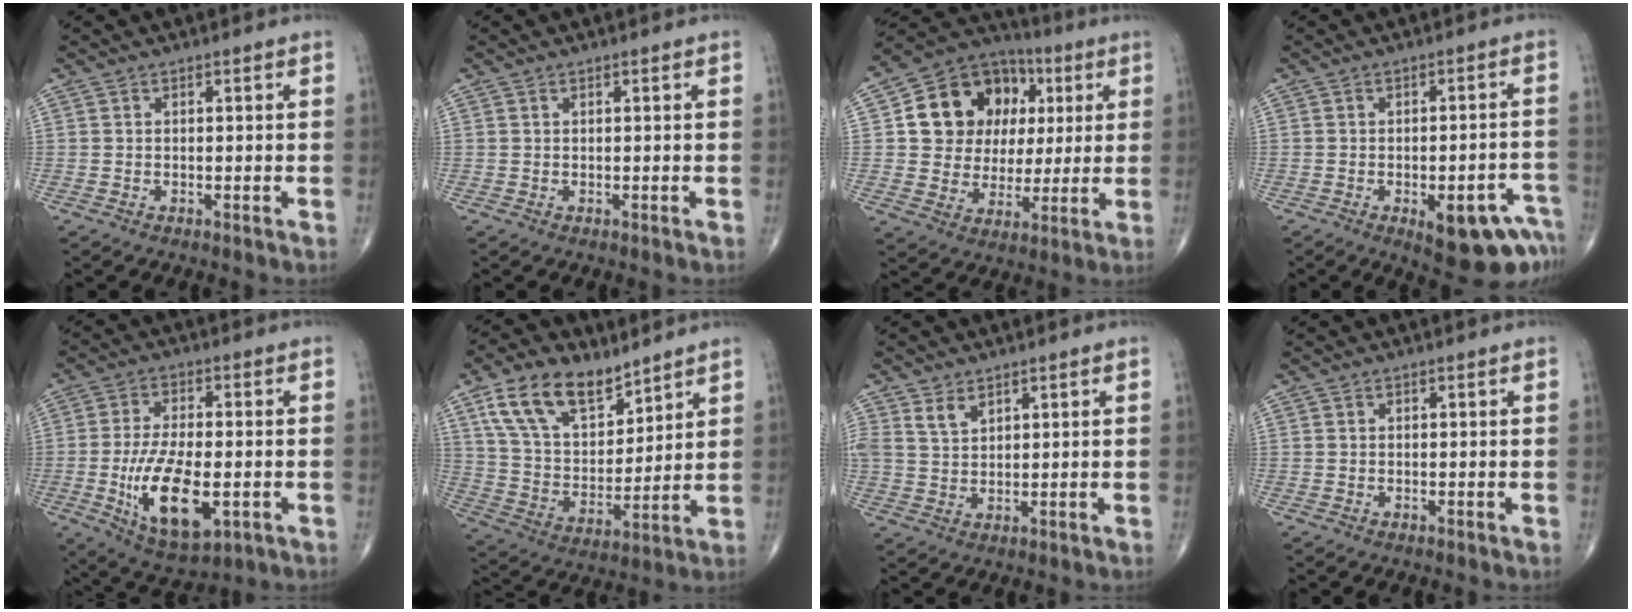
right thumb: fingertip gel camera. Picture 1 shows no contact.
{"total": 0.0}
{"total": 17.6, "force": [4.1, 14.5, 9.1], "torque": [-0.107, 0.020, 0.075]}
{"total": 12.3, "force": [-6.5, 4.7, 9.3], "torque": [-0.080, 0.032, -0.075]}
{"total": 14.8, "force": [-3.4, 6.7, 12.8], "torque": [-0.227, -0.008, -0.047]}
{"total": 16.0, "force": [10.1, 8.5, 9.0], "torque": [-0.130, -0.044, 0.196]}
{"total": 3.4, "force": [2.3, 1.9, 1.6], "torque": [-0.022, -0.014, 0.052]}
{"total": 0.0}